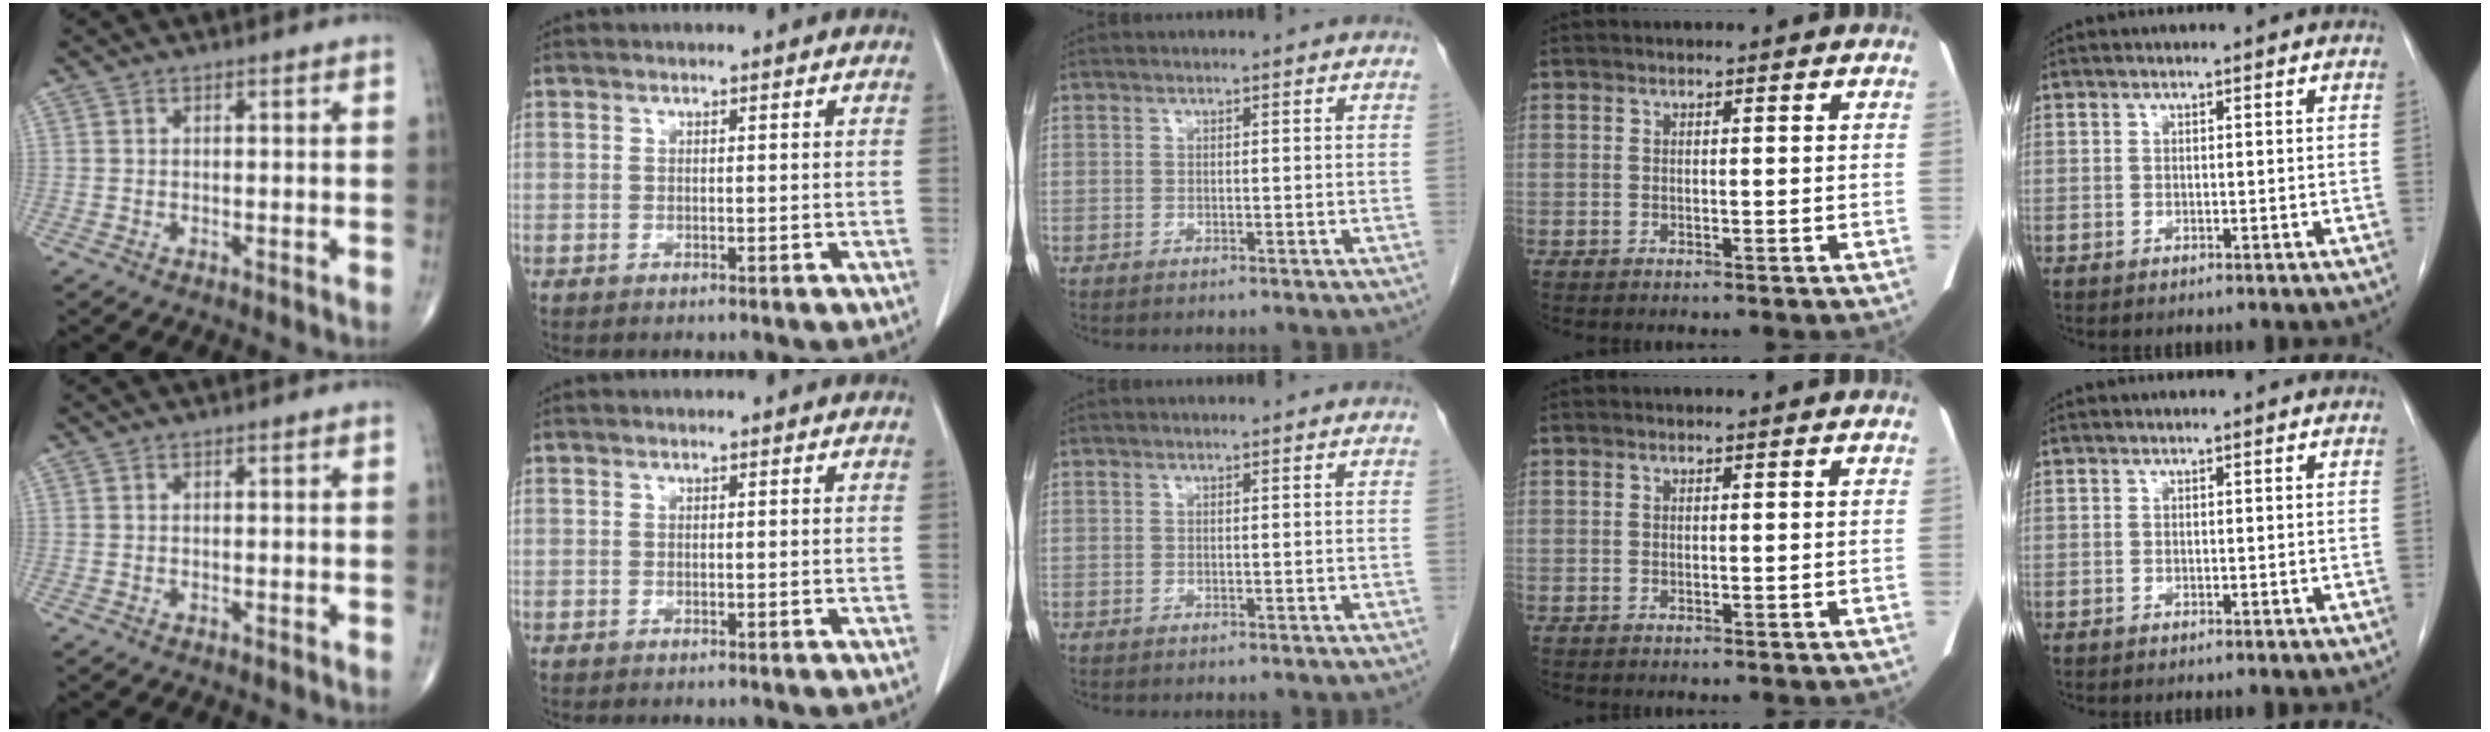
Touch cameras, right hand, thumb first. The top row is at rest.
{}